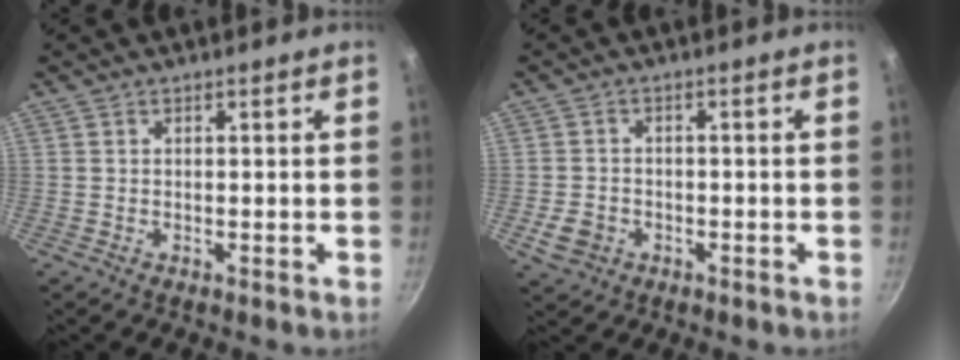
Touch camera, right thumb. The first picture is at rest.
{"total": 4.6, "force": [-1.6, 3.9, 1.9], "torque": [-0.033, 0.016, -0.024]}